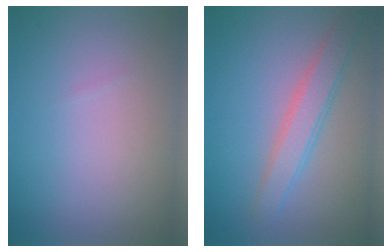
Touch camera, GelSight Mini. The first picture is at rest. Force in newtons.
{"total": 3.1, "press": 3.1, "slide": 0.1}